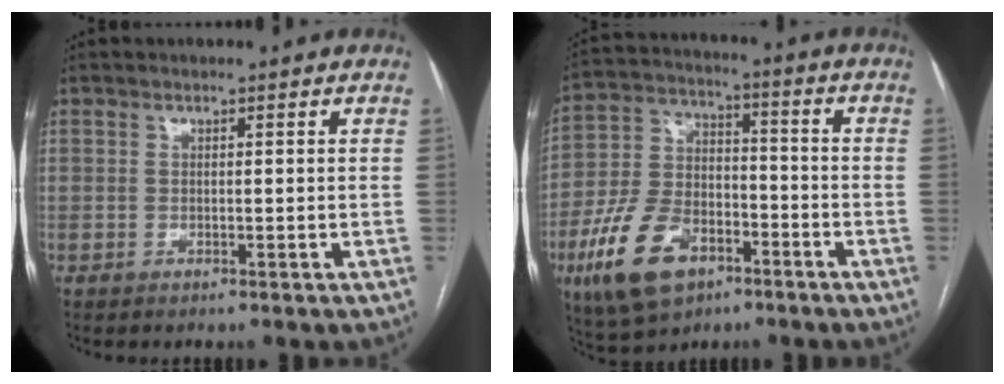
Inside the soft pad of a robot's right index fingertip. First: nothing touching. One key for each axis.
{"total": 14.8, "fx": -7.5, "fy": 8.3, "fz": 9.7, "tx": -0.208, "ty": 0.007, "tz": -0.131}